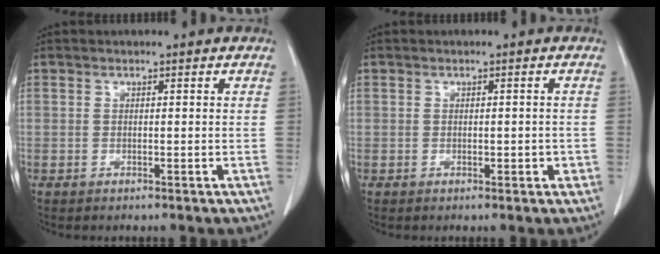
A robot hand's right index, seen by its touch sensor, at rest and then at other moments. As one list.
[{"total": 1.5, "force": [-0.4, 0.9, 1.2], "torque": [-0.012, 0.002, -0.003]}]